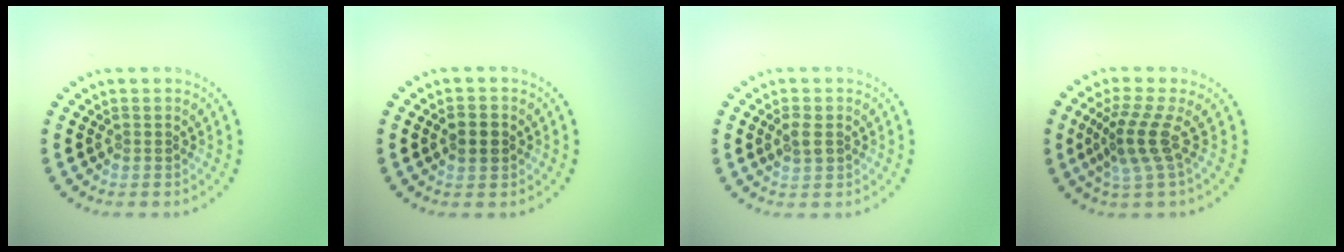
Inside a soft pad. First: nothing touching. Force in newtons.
{"total": 2.5, "press": 2.5, "slide": 0.2}
{"total": 1.6, "press": 1.5, "slide": 0.3}
{"total": 3.2, "press": 2.2, "slide": 2.4}